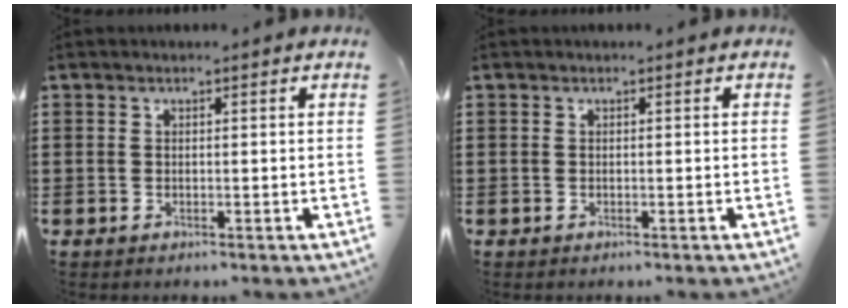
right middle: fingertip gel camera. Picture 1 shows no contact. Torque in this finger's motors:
{"motor_torque": [0.29, -0.09, 0.03, 0.01]}